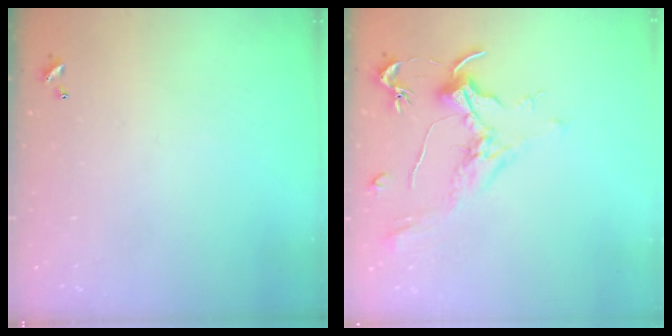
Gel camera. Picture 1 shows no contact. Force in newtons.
{"total": 1.8, "press": 1.6, "slide": 0.9}